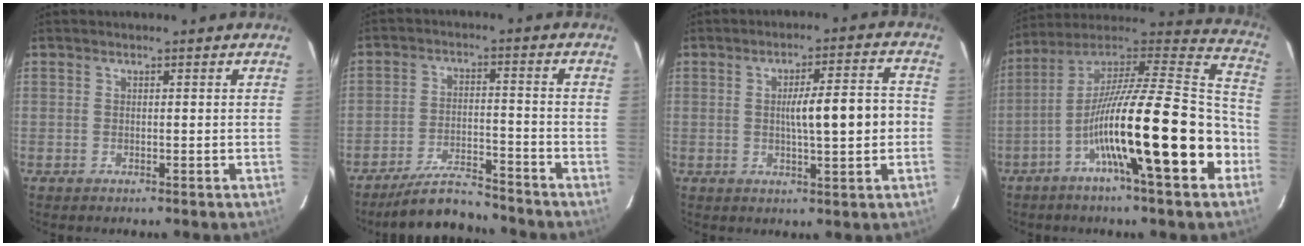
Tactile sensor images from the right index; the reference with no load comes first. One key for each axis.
{"total": 7.9, "fx": -7.5, "fy": 1.4, "fz": 2.1, "tx": -0.037, "ty": -0.003, "tz": -0.131}
{"total": 8.5, "fx": -0.4, "fy": 1.0, "fz": 8.4, "tx": -0.125, "ty": 0.017, "tz": -0.004}
{"total": 23.4, "fx": -7.9, "fy": 1.9, "fz": 21.9, "tx": -0.337, "ty": 0.003, "tz": -0.134}